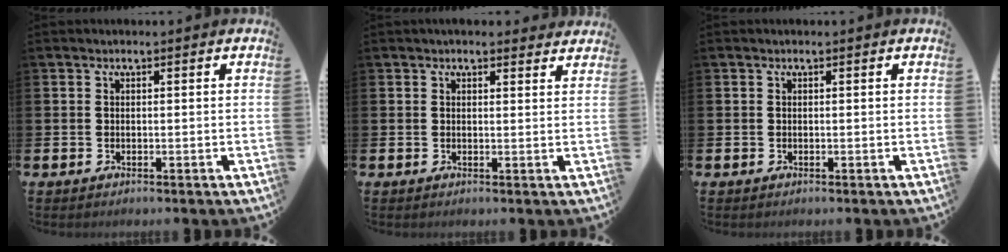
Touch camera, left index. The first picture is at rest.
{"total": 1.8, "force": [1.8, 0.4, 0.1], "torque": [0.005, -0.007, 0.030]}
{"total": 0.0}